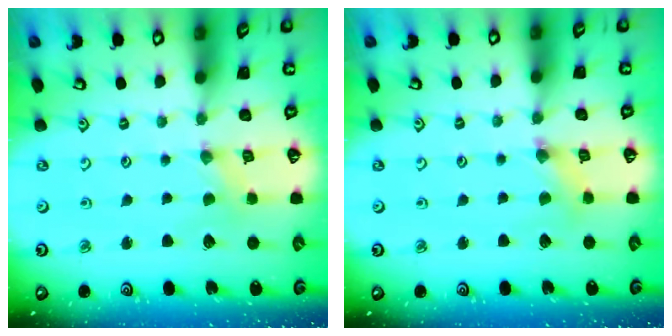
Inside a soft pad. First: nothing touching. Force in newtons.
{"total": 2.0, "press": 2.0, "slide": 0.3}